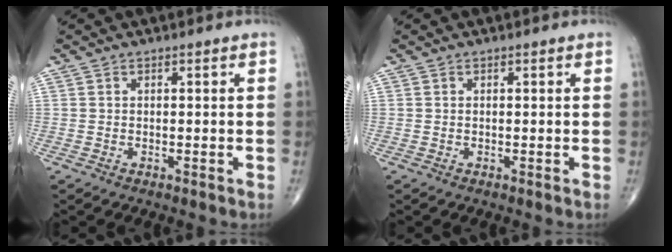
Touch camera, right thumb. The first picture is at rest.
{"total": 0.0}